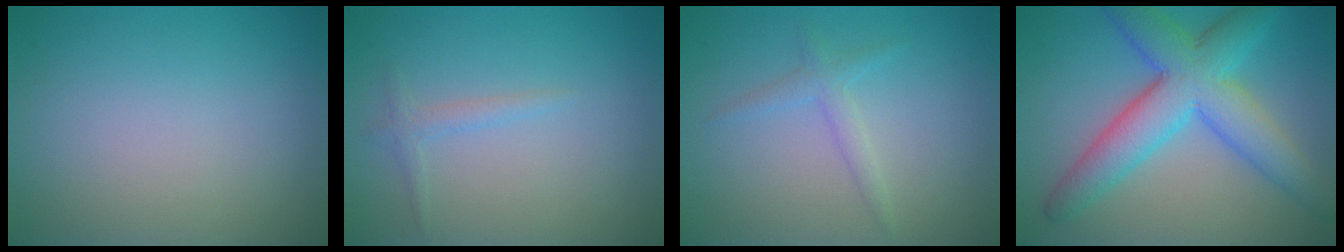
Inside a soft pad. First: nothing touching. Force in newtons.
{"total": 1.1, "press": 1.1, "slide": 0.1}
{"total": 1.5, "press": 1.5, "slide": 0.1}
{"total": 7.9, "press": 7.9, "slide": 0.1}